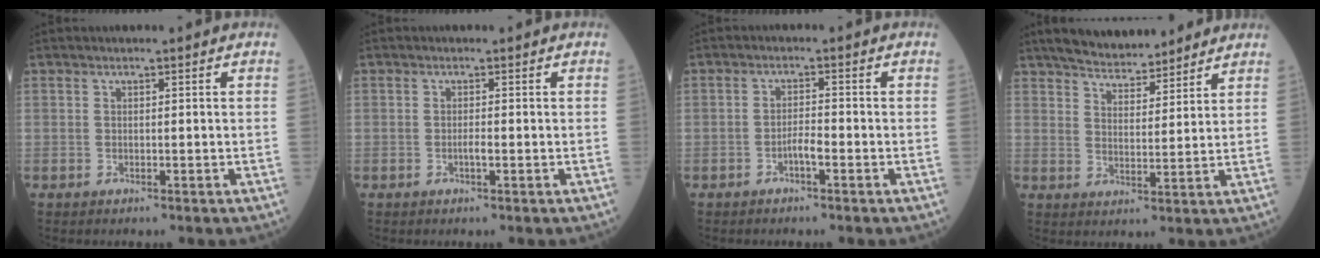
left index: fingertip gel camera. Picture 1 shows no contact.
{"total": 0.9, "force": [-0.3, 0.1, 0.9], "torque": [-0.019, 0.000, -0.006]}
{"total": 2.1, "force": [-1.2, 0.3, 1.7], "torque": [-0.030, 0.003, -0.023]}
{"total": 12.3, "force": [10.8, 3.0, 5.0], "torque": [-0.072, 0.017, 0.166]}